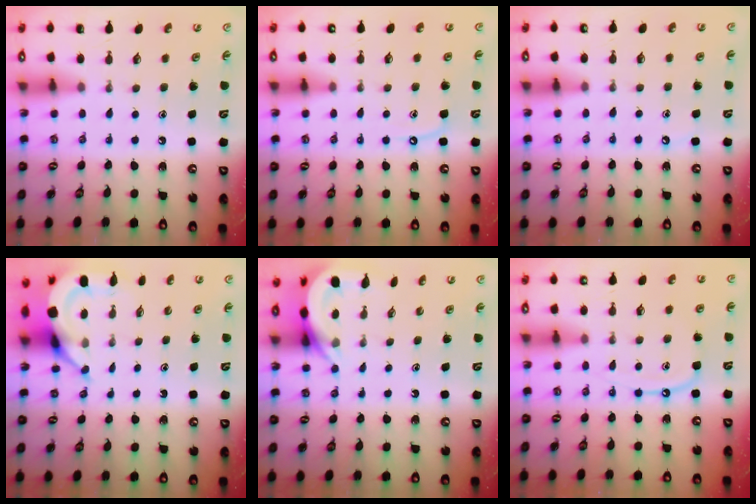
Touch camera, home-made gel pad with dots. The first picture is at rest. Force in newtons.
{"total": 5.1, "press": 5.0, "slide": 0.7}
{"total": 3.0, "press": 3.0, "slide": 0.4}
{"total": 5.0, "press": 5.0, "slide": 0.3}
{"total": 5.3, "press": 5.3, "slide": 0.4}
{"total": 8.2, "press": 8.1, "slide": 0.9}